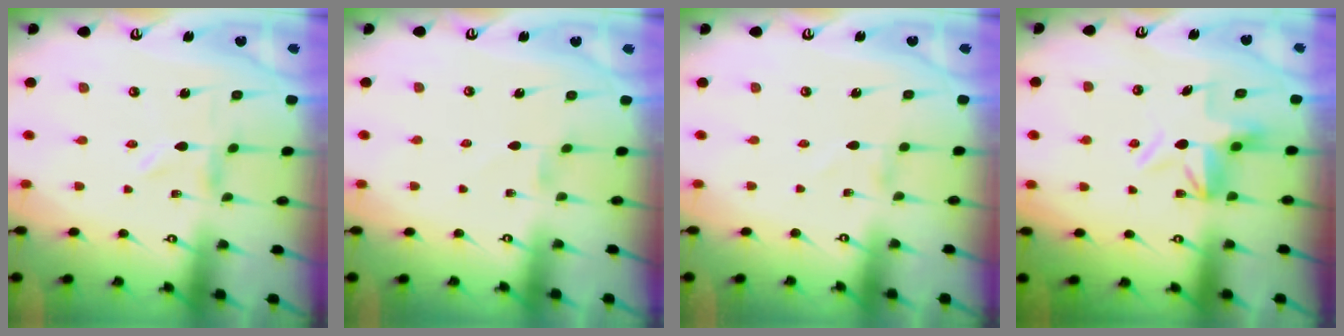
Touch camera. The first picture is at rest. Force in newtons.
{"total": 1.6, "press": 1.6, "slide": 0.5}
{"total": 1.4, "press": 1.4, "slide": 0.1}
{"total": 6.3, "press": 6.3, "slide": 0.4}